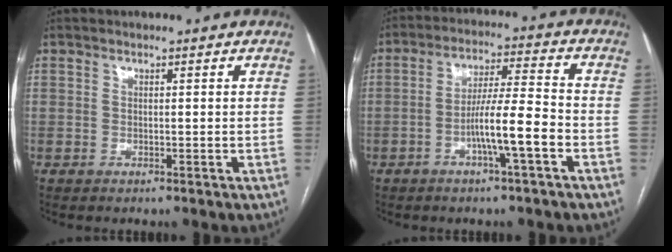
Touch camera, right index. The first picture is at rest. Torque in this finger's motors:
{"motor_torque": [0.82, -0.55, 0.36, 0.15]}